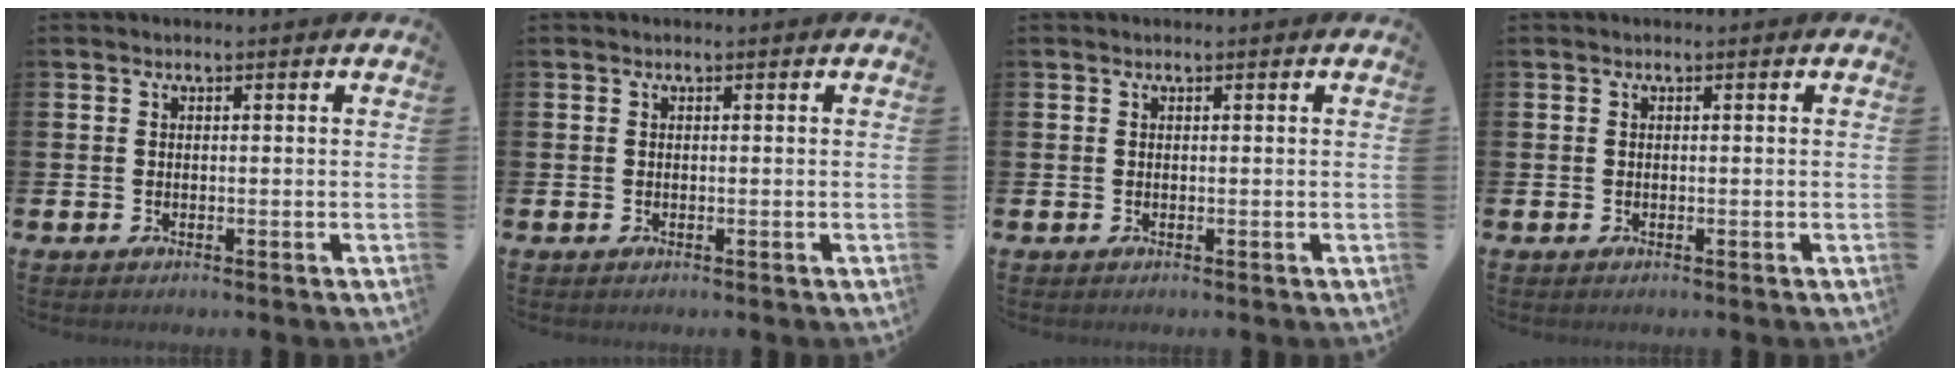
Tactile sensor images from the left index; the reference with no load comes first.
{"total": 0.0}
{"total": 0.0}
{"total": 0.0}